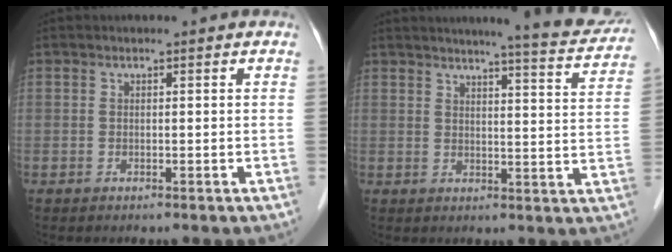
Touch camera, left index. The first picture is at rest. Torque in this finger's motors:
{"motor_torque": [0.27, -0.27, 0.43, 0.06]}